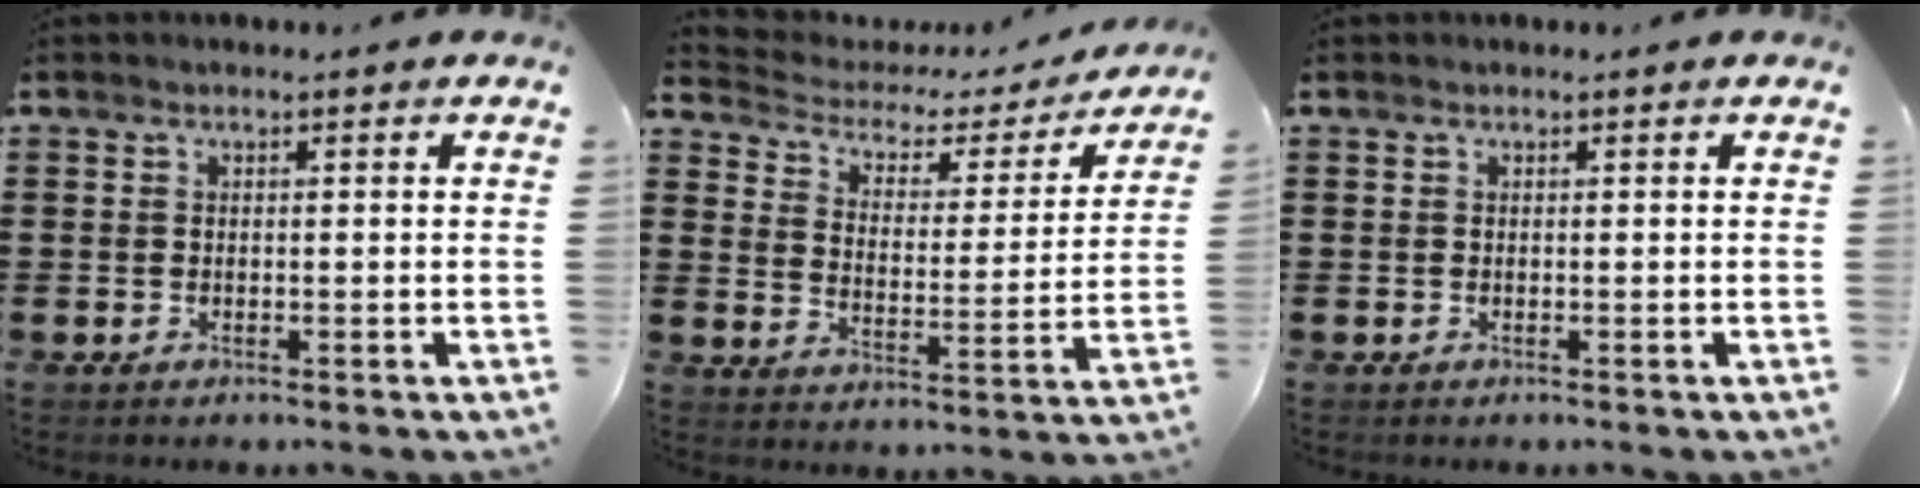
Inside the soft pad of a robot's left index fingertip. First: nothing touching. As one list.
[{"total": 3.2, "force": [2.3, 1.8, 1.2], "torque": [-0.043, -0.015, 0.030]}, {"total": 0.0}]